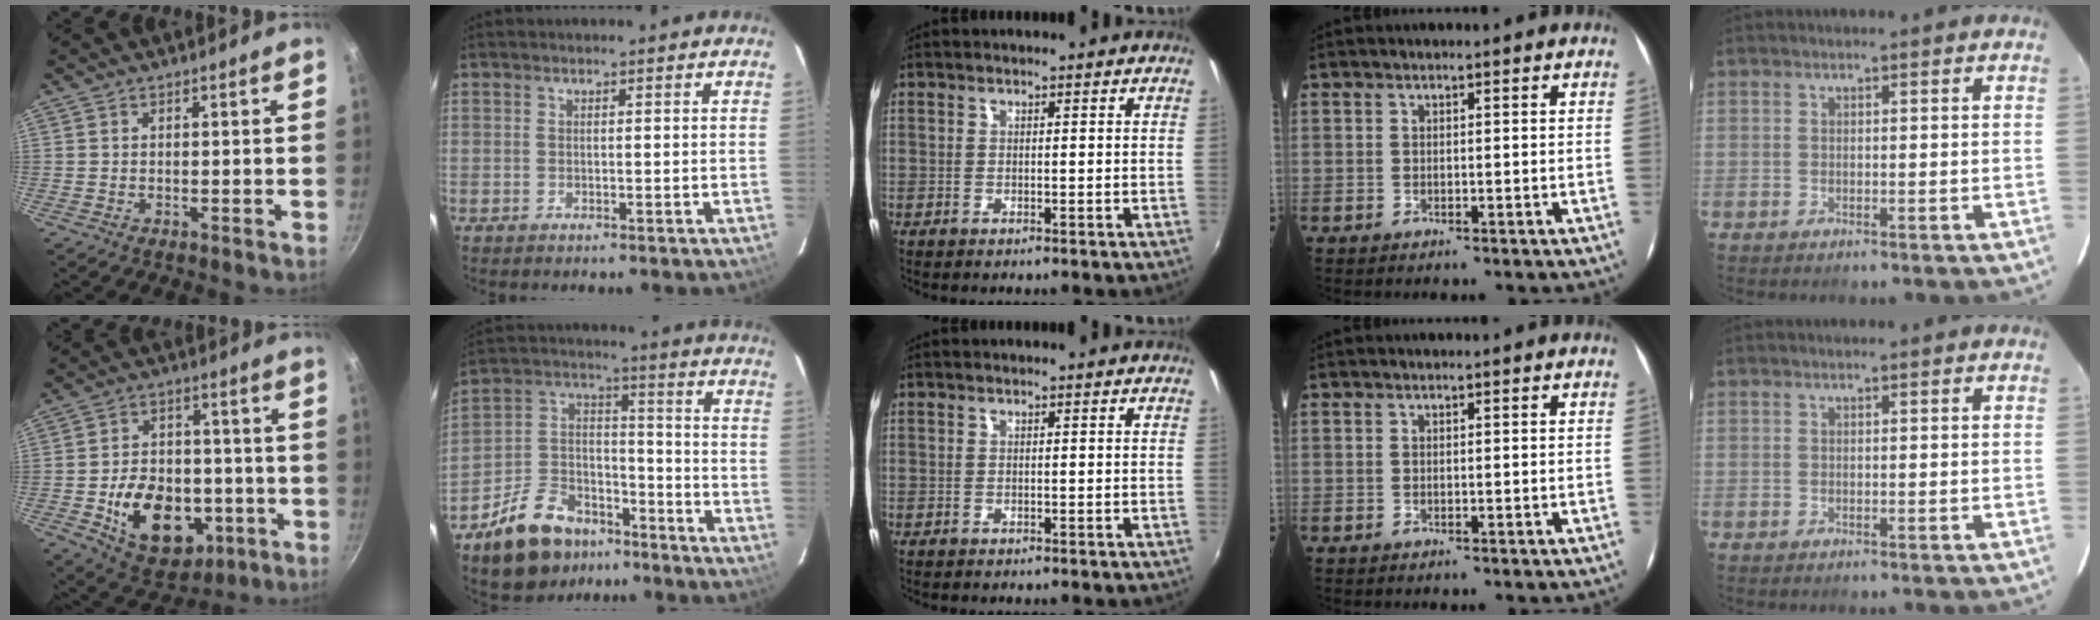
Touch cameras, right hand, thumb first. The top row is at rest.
{"thumb": {"total": 18.3, "force": [-4.9, 12.8, 12.2], "torque": [-0.154, 0.027, -0.058]}, "index": {"total": 15.5, "force": [-10.7, 9.1, 6.5], "torque": [-0.148, 0.046, -0.163]}}